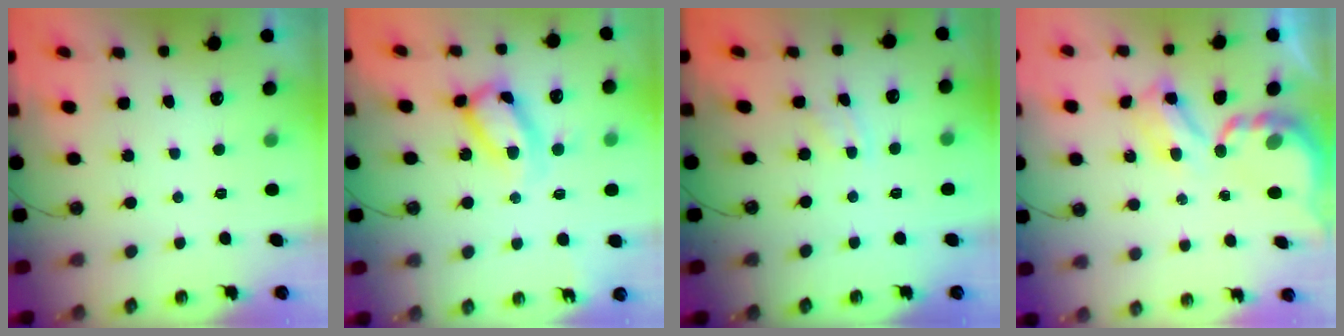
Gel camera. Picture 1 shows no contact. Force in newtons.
{"total": 12.4, "press": 12.3, "slide": 0.9}
{"total": 2.0, "press": 2.0, "slide": 0.4}
{"total": 4.9, "press": 4.9, "slide": 0.3}